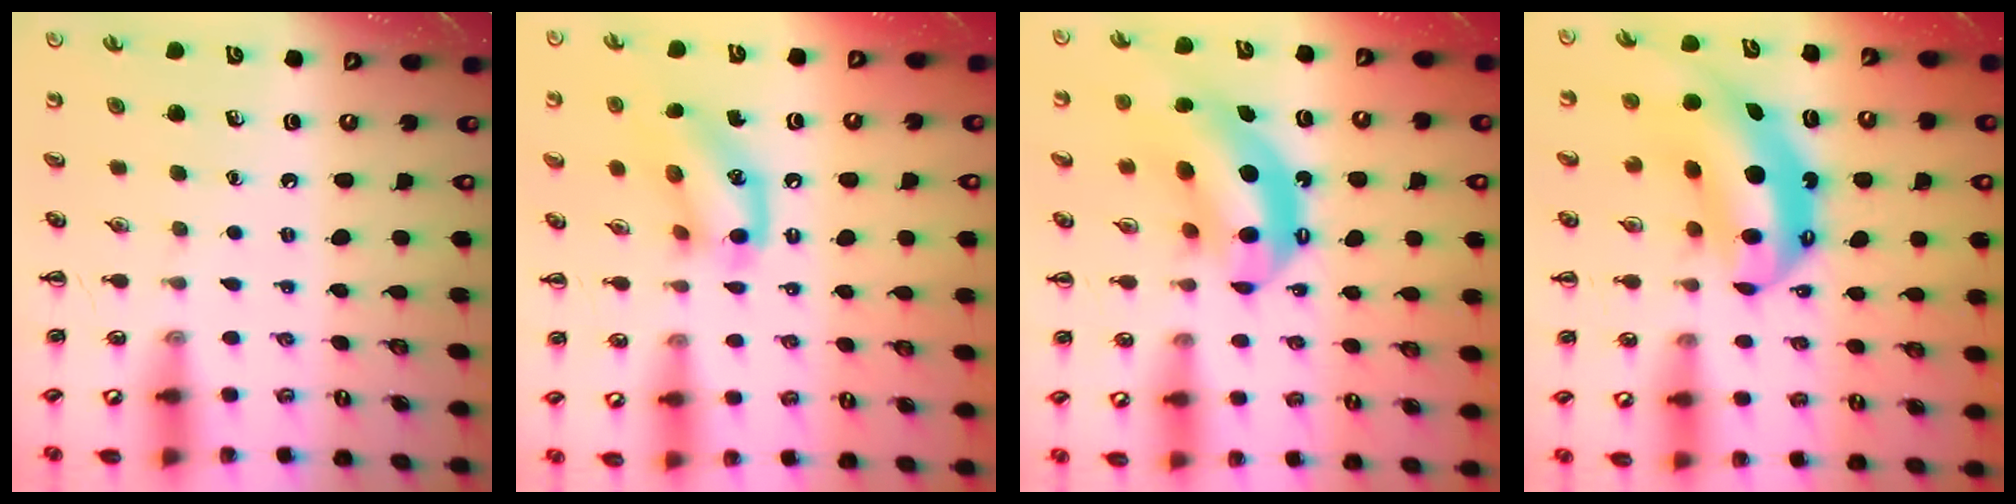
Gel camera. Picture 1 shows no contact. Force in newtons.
{"total": 12.9, "press": 12.8, "slide": 1.9}
{"total": 12.9, "press": 12.5, "slide": 3.3}
{"total": 10.3, "press": 10.0, "slide": 2.4}